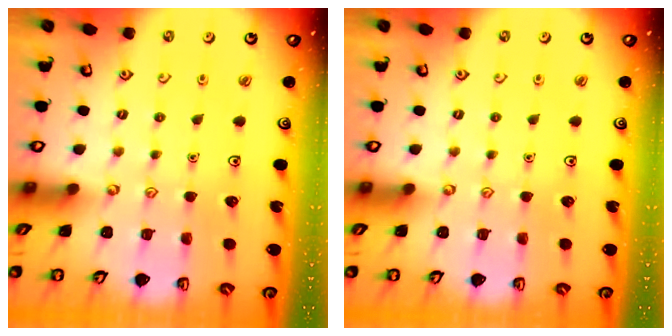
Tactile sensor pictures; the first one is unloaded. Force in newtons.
{"total": 0.0}